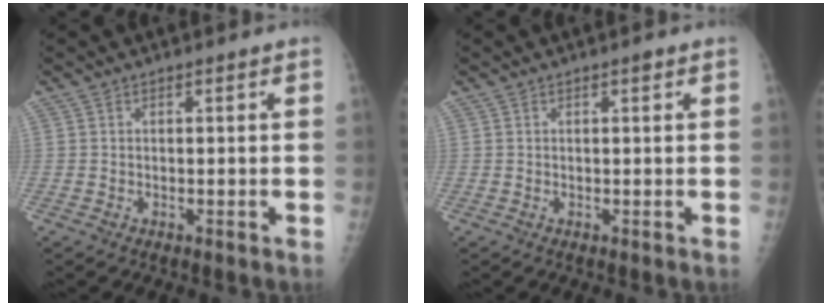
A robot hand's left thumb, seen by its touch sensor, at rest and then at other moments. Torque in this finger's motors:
{"motor_torque": [0.19, 0.19, 0.30, -0.03, 0.00]}